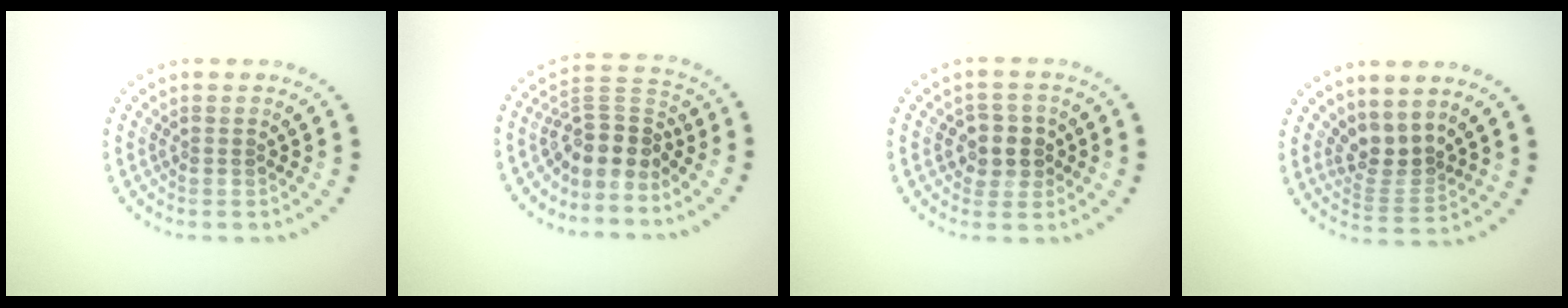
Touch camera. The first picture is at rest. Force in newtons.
{"total": 3.9, "press": 3.0, "slide": 2.5}
{"total": 2.8, "press": 2.7, "slide": 0.9}
{"total": 2.9, "press": 2.2, "slide": 1.9}